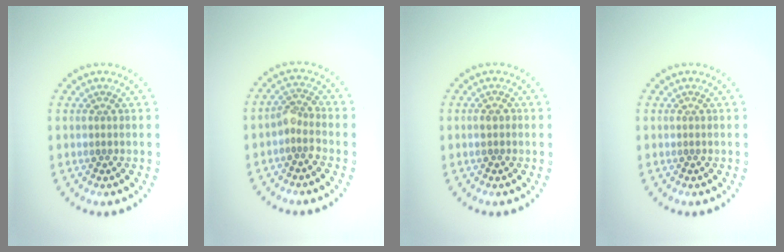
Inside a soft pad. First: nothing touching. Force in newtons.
{"total": 2.0, "press": 1.6, "slide": 1.2}
{"total": 1.1, "press": 1.1, "slide": 0.1}
{"total": 0.0}